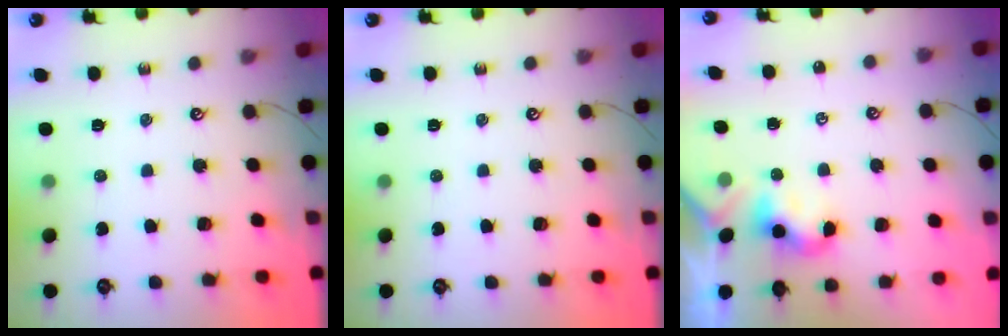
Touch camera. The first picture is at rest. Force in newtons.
{"total": 0.0}
{"total": 2.0, "press": 2.0, "slide": 0.2}